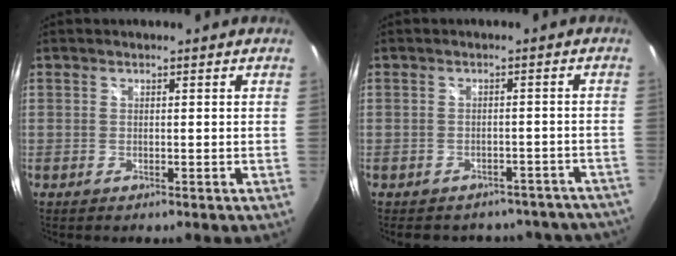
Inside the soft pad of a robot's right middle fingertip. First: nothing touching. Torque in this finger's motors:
{"motor_torque": [1.08, -1.06, 0.07, 0.04]}